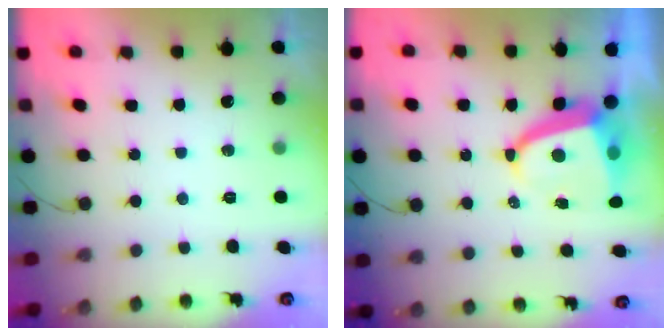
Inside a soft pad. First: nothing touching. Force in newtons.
{"total": 6.8, "press": 6.8, "slide": 1.0}